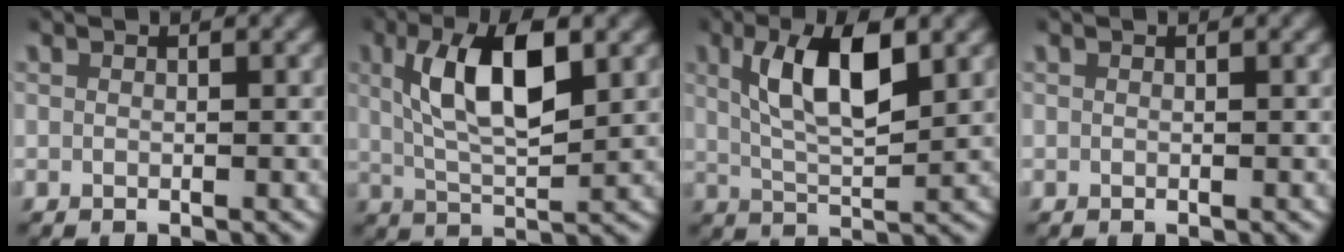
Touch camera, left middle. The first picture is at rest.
{"total": 7.0, "force": [1.9, 2.7, 6.2], "torque": [-0.112, 0.005, 0.033]}
{"total": 6.2, "force": [2.0, 2.2, 5.4], "torque": [-0.099, 0.002, 0.036]}
{"total": 0.0}